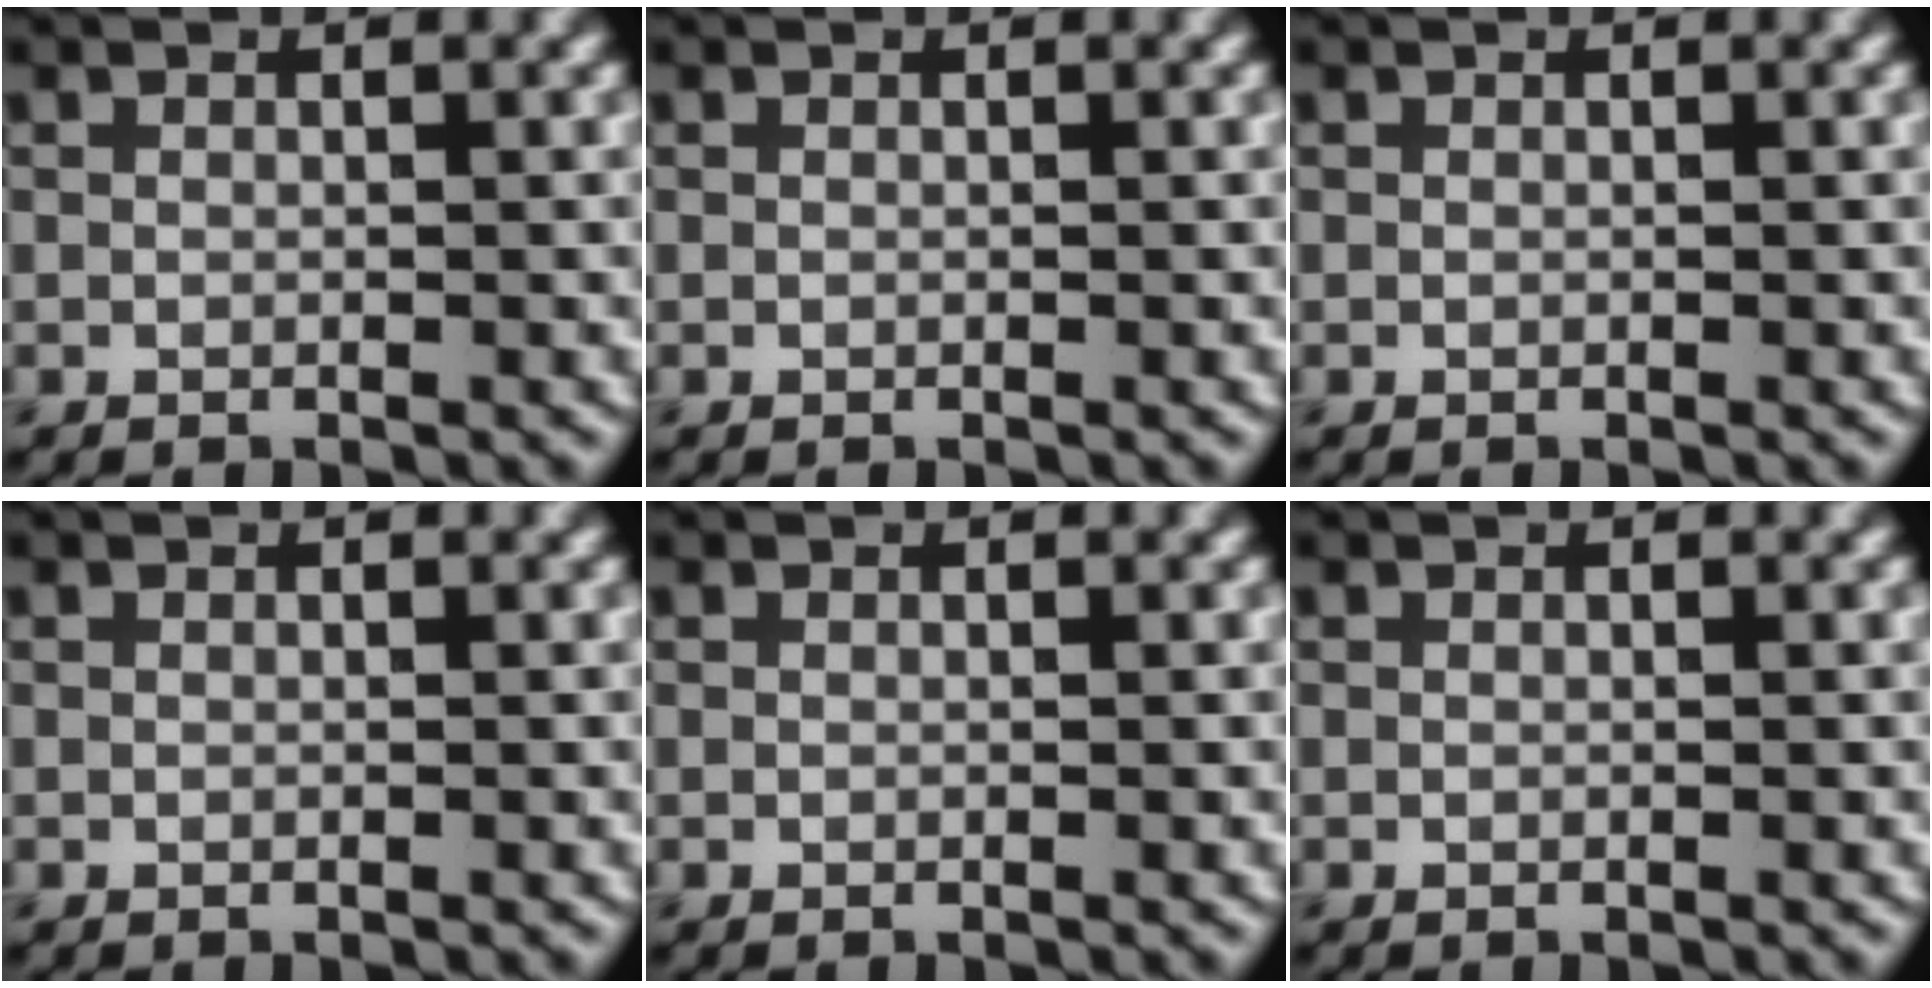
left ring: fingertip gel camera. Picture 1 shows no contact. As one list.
[{"total": 0.0}, {"total": 0.0}, {"total": 0.0}, {"total": 0.0}, {"total": 0.0}]